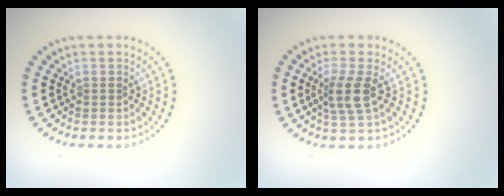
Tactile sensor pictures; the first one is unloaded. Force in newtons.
{"total": 2.8, "press": 2.2, "slide": 1.7}